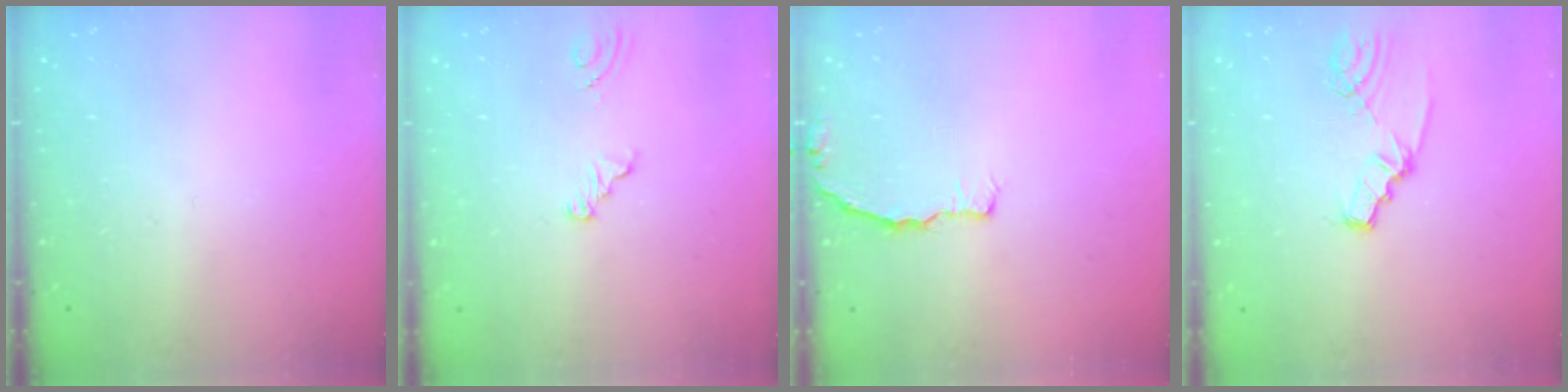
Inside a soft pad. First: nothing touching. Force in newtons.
{"total": 4.4, "press": 1.7, "slide": 4.0}
{"total": 2.9, "press": 2.9, "slide": 0.5}
{"total": 3.7, "press": 3.7, "slide": 0.3}